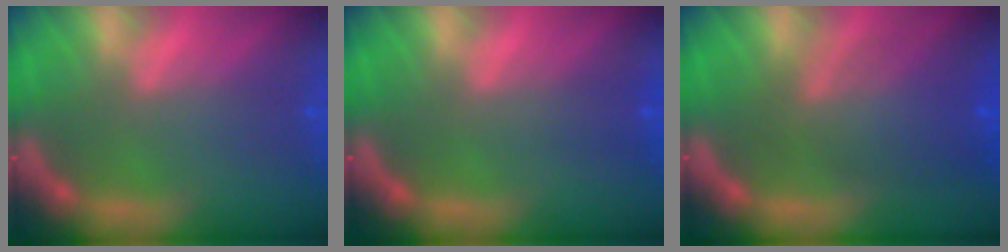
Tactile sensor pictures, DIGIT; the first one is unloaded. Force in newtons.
{"total": 1.0}
{"total": 6.6}